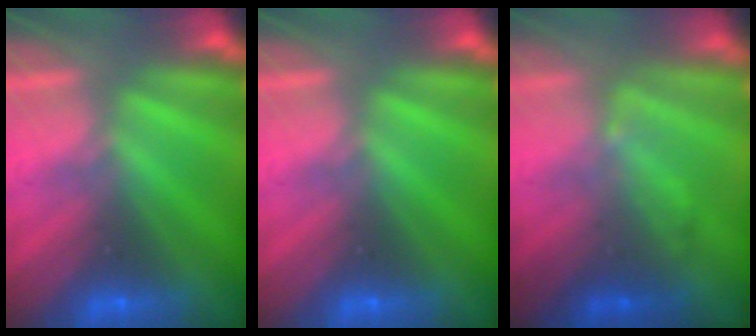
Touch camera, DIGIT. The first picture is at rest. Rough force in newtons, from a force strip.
{"total": 0.0}
{"total": 2.1}